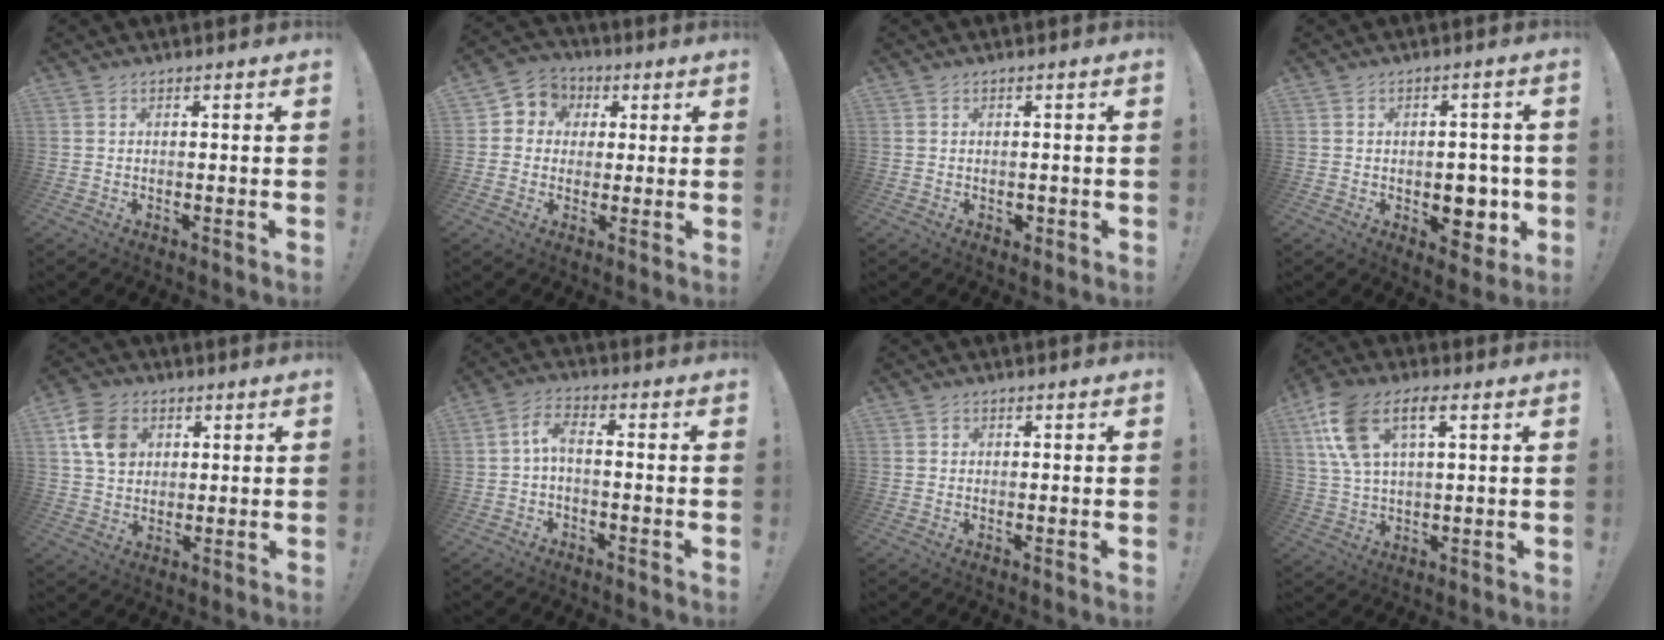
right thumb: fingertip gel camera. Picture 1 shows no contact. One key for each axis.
{"total": 6.7, "fx": 0.3, "fy": 6.5, "fz": 1.7, "tx": -0.016, "ty": 0.005, "tz": 0.011}
{"total": 1.5, "fx": -0.3, "fy": 1.3, "fz": 0.7, "tx": -0.003, "ty": 0.001, "tz": -0.007}
{"total": 8.9, "fx": -1.9, "fy": 6.3, "fz": 5.9, "tx": -0.047, "ty": 0.004, "tz": -0.023}
{"total": 11.0, "fx": 3.9, "fy": 8.7, "fz": 5.5, "tx": -0.071, "ty": -0.006, "tz": 0.079}
{"total": 5.3, "fx": -0.9, "fy": 1.7, "fz": 4.9, "tx": -0.103, "ty": 0.003, "tz": -0.020}
{"total": 0.8, "fx": 0.2, "fy": 0.8, "fz": 0.1, "tx": -0.001, "ty": 0.004, "tz": 0.003}
{"total": 13.4, "fx": 5.6, "fy": 6.5, "fz": 10.3, "tx": -0.203, "ty": -0.002, "tz": 0.105}